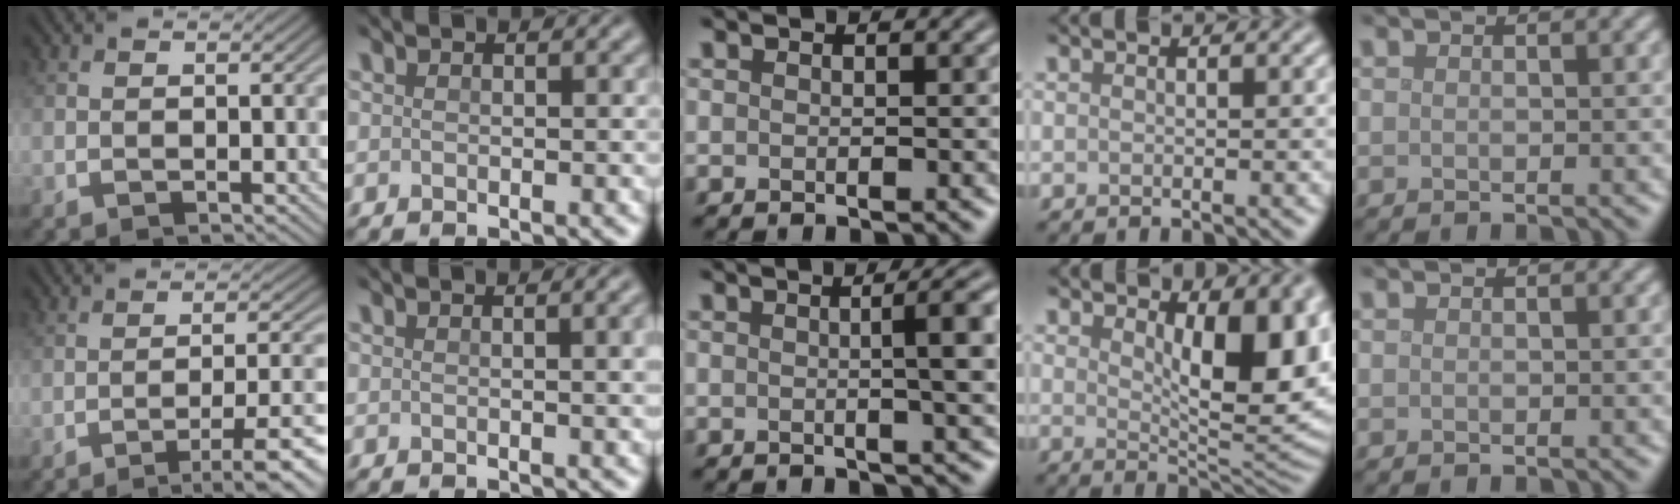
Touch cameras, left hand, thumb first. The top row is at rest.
{"thumb": {"total": 8.1, "force": [-4.5, 1.5, 6.5], "torque": [-0.102, 0.006, -0.067]}, "index": {"total": 2.6, "force": [0.4, 0.8, 2.5], "torque": [-0.021, 0.007, 0.000]}, "middle": {"total": 6.1, "force": [0.4, 1.7, 5.8], "torque": [-0.055, 0.013, 0.006]}, "ring": {"total": 9.1, "force": [2.6, 3.7, 7.9], "torque": [-0.106, -0.005, 0.041]}}